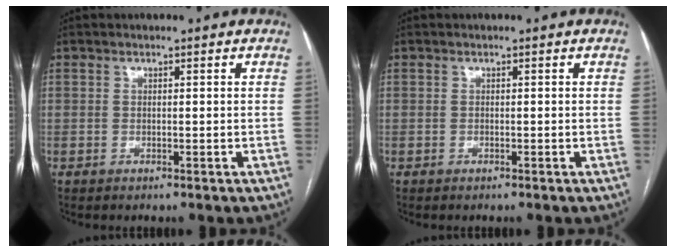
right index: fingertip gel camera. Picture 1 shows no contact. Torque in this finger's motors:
{"motor_torque": [0.03, 0.03, 0.01, 0.00]}